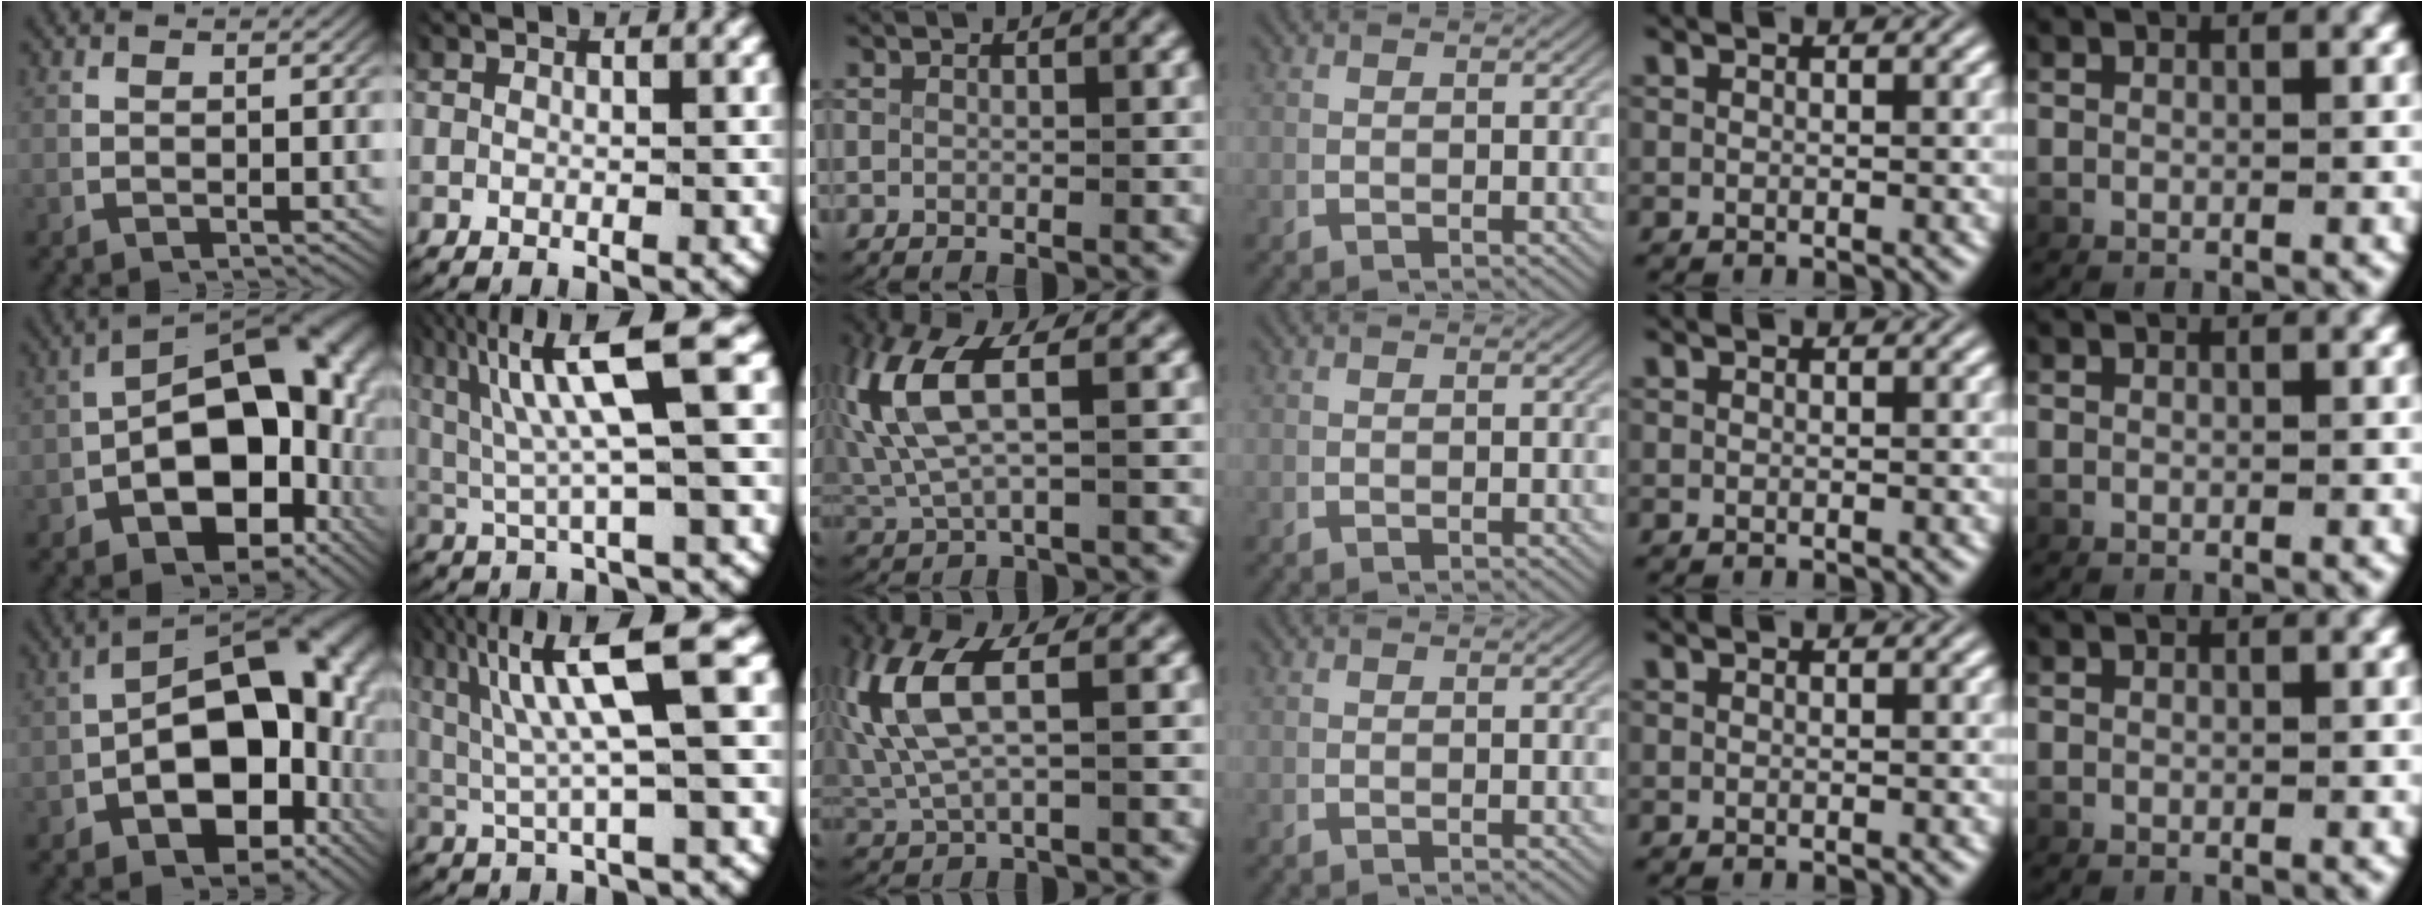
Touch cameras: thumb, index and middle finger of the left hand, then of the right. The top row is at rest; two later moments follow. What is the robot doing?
{"motion": "lift_and_place", "object": "ribbon"}